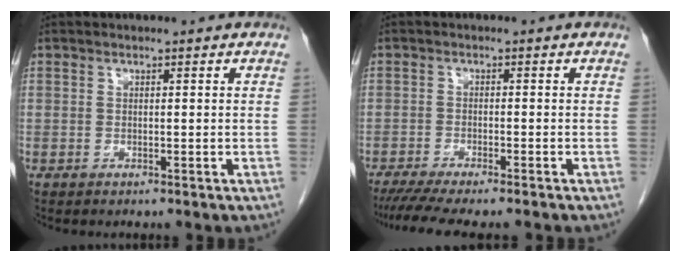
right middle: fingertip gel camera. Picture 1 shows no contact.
{"total": 8.8, "force": [-7.5, 0.6, 4.6], "torque": [-0.064, -0.016, -0.118]}